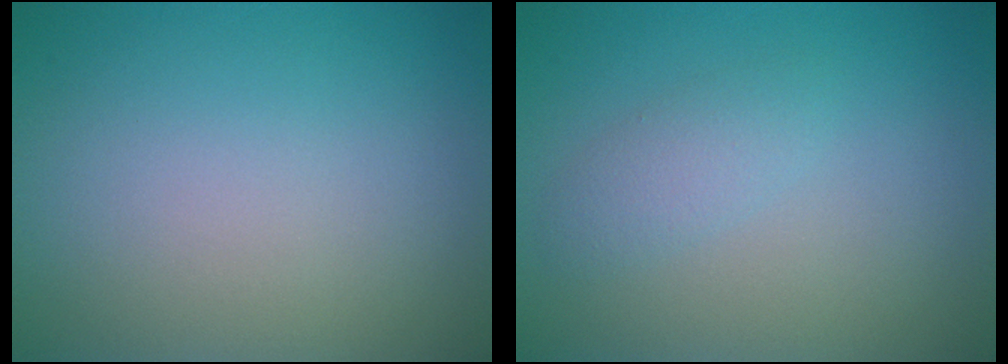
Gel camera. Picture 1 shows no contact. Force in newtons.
{"total": 1.5, "press": 1.5, "slide": 0.0}